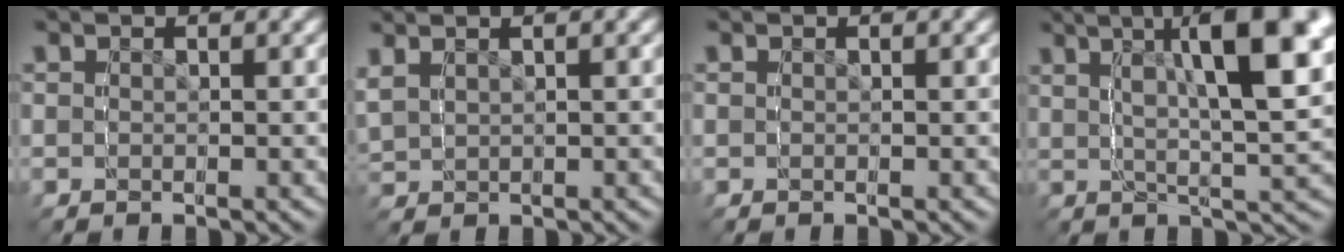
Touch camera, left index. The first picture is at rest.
{"total": 0.9, "force": [0.9, 0.2, 0.3], "torque": [-0.018, 0.012, 0.018]}
{"total": 0.0}
{"total": 6.5, "force": [3.5, -0.7, 5.4], "torque": [-0.084, 0.047, 0.045]}